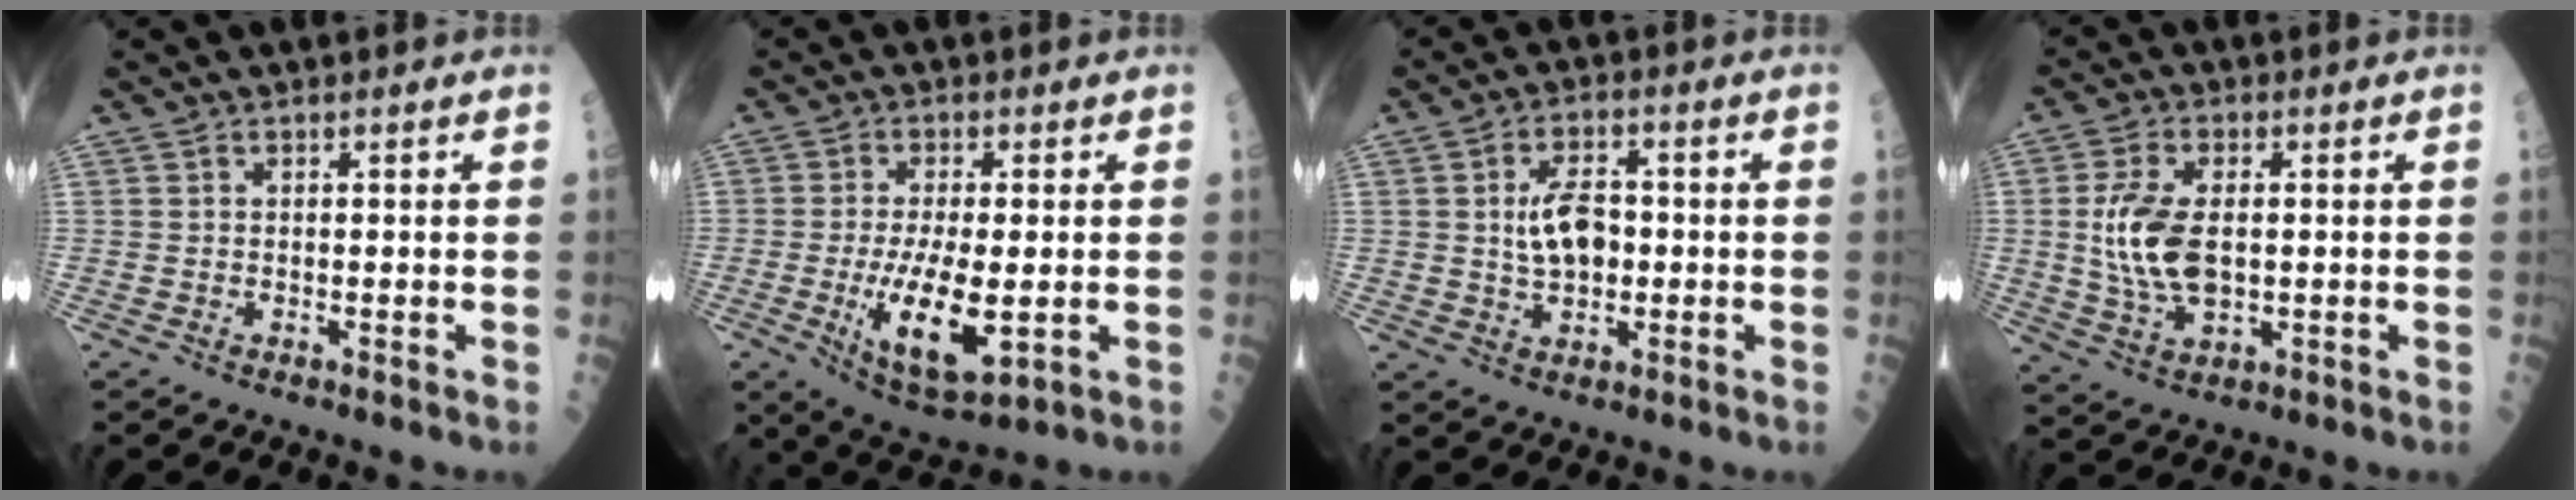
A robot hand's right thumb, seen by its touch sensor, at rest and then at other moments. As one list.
[{"total": 12.8, "force": [-2.4, 4.5, 11.7], "torque": [-0.207, -0.020, -0.029]}, {"total": 7.5, "force": [0.2, 4.4, 6.1], "torque": [-0.089, 0.007, 0.002]}, {"total": 11.3, "force": [0.5, 6.0, 9.6], "torque": [-0.196, -0.003, 0.016]}]